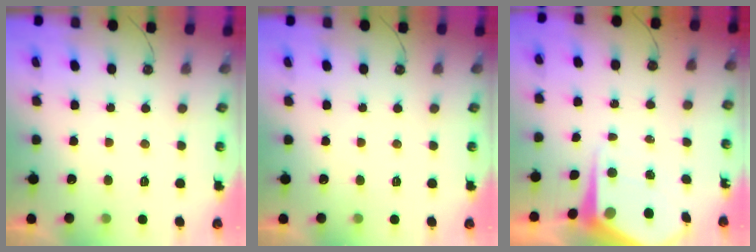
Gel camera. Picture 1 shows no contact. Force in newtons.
{"total": 0.0}
{"total": 7.2, "press": 7.2, "slide": 0.6}